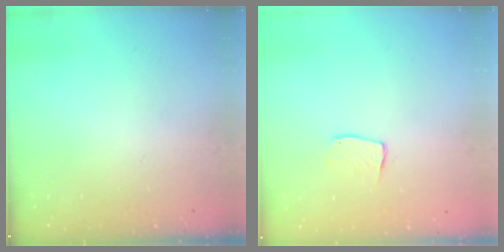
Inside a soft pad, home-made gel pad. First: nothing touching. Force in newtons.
{"total": 5.9, "press": 5.9, "slide": 0.3}